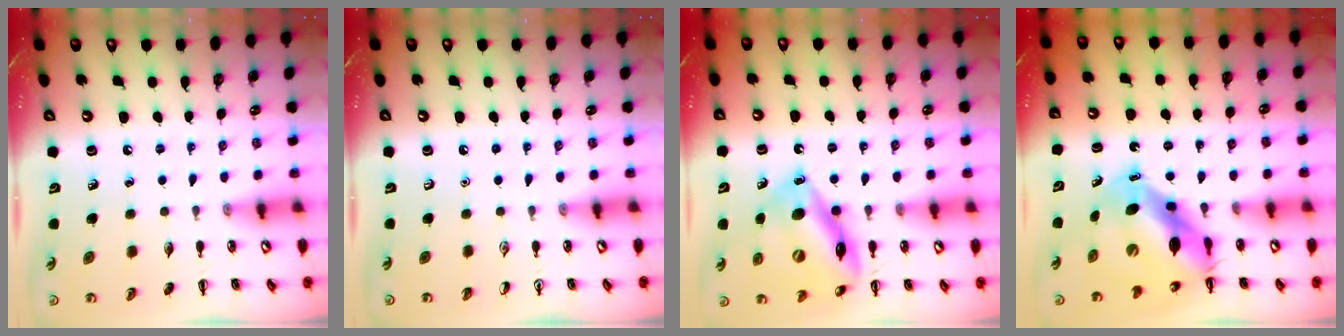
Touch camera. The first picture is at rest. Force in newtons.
{"total": 0.0}
{"total": 15.8, "press": 15.5, "slide": 3.1}
{"total": 10.9, "press": 10.5, "slide": 2.9}